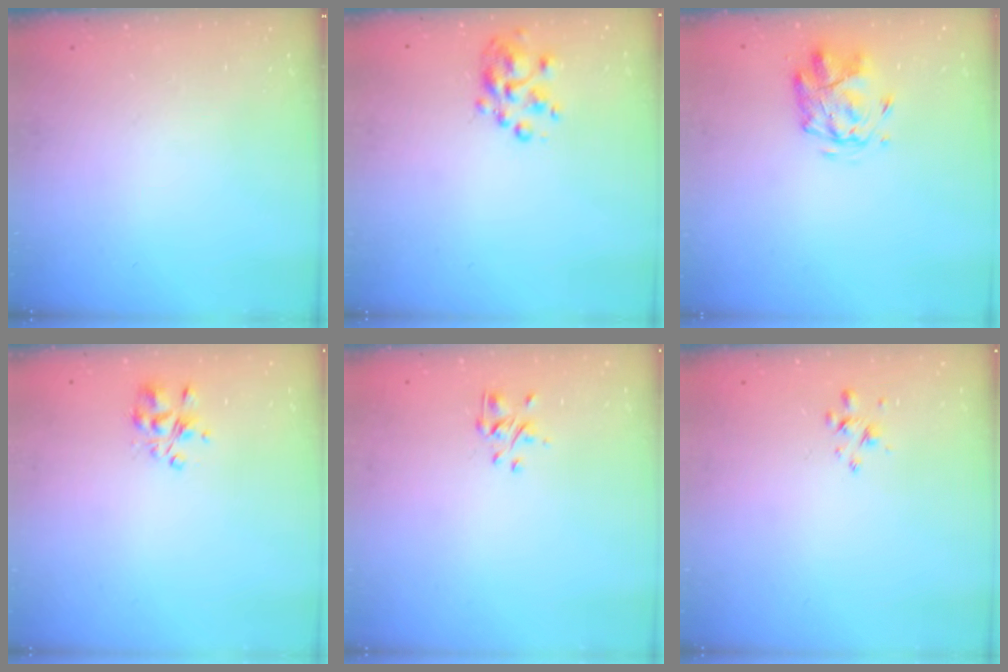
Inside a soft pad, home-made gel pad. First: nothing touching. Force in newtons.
{"total": 4.9, "press": 4.7, "slide": 1.2}
{"total": 2.8, "press": 2.4, "slide": 1.5}
{"total": 3.6, "press": 3.6, "slide": 0.2}
{"total": 1.2, "press": 1.0, "slide": 0.6}
{"total": 2.6, "press": 2.5, "slide": 0.8}